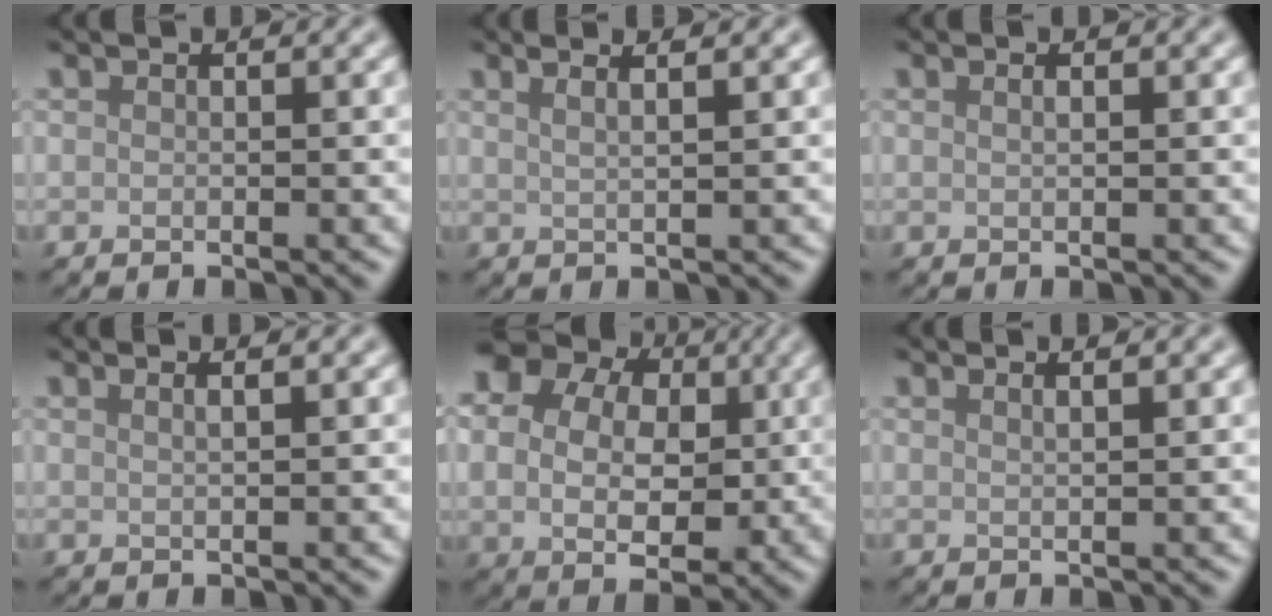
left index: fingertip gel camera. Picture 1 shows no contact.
{"total": 4.3, "force": [2.5, 1.9, 2.9], "torque": [-0.013, 0.034, -0.002]}
{"total": 0.7, "force": [0.4, 0.2, 0.5], "torque": [-0.012, 0.002, 0.005]}
{"total": 1.9, "force": [1.1, 0.8, 1.4], "torque": [-0.002, 0.000, -0.003]}
{"total": 12.6, "force": [3.1, 9.9, 7.2], "torque": [-0.107, 0.023, 0.041]}
{"total": 1.6, "force": [1.1, 0.6, 1.1], "torque": [-0.004, 0.001, 0.002]}